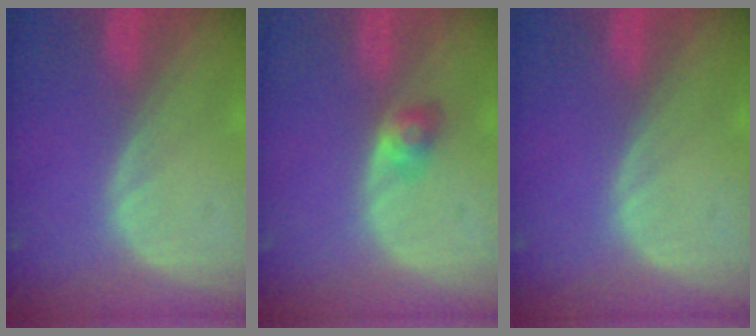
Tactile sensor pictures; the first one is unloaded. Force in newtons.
{"total": 2.6, "press": 2.4, "slide": 0.9}
{"total": 0.0}